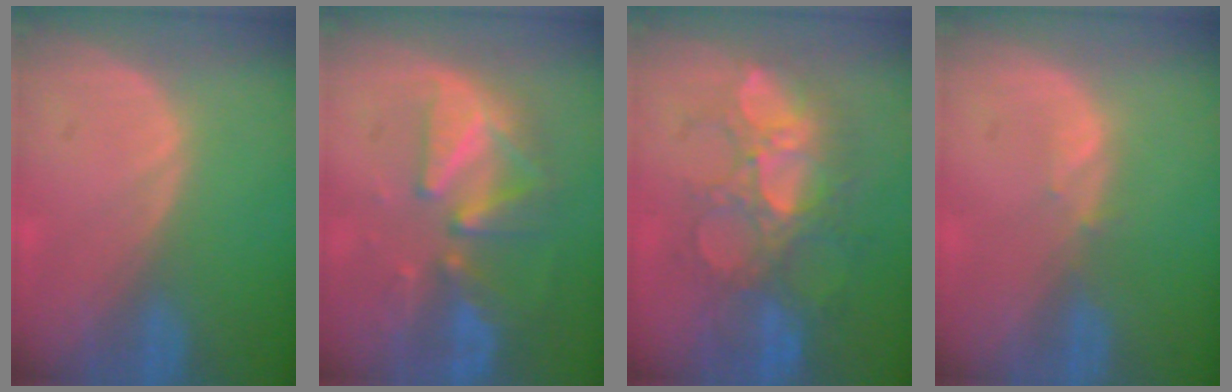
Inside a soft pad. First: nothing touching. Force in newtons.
{"total": 9.2, "press": 8.5, "slide": 3.4}
{"total": 9.4, "press": 9.2, "slide": 2.1}
{"total": 0.8, "press": 0.8, "slide": 0.3}